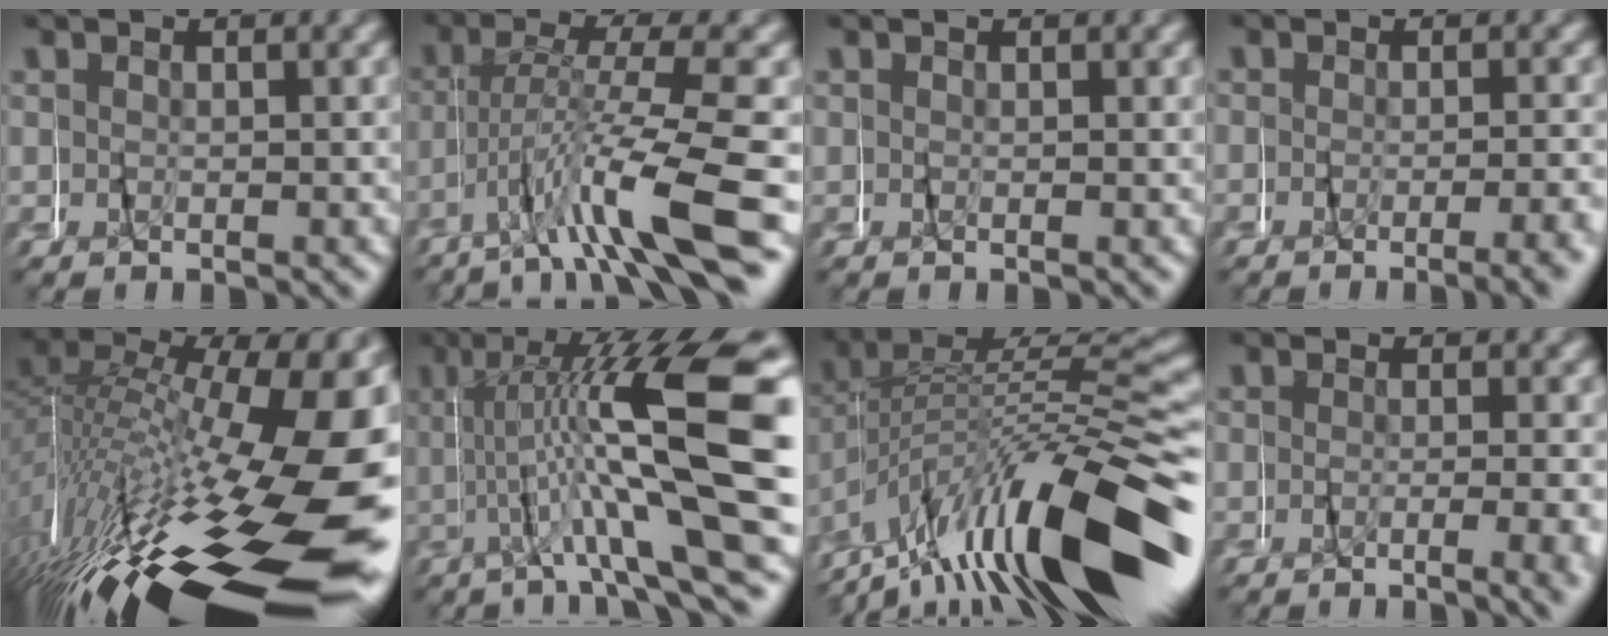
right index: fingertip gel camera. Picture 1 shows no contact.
{"total": 6.7, "force": [-3.8, 0.7, 5.4], "torque": [-0.100, 0.005, -0.063]}
{"total": 0.0}
{"total": 2.0, "force": [-1.5, 0.3, 1.2], "torque": [-0.010, -0.002, -0.026]}
{"total": 22.7, "force": [-8.5, 10.1, 18.4], "torque": [-0.257, -0.041, -0.099]}
{"total": 13.1, "force": [1.9, 3.3, 12.5], "torque": [-0.181, 0.031, 0.019]}
{"total": 13.4, "force": [-4.9, 6.4, 10.7], "torque": [-0.175, -0.011, -0.068]}
{"total": 2.5, "force": [-1.0, 0.4, 2.2], "torque": [-0.016, -0.002, -0.018]}